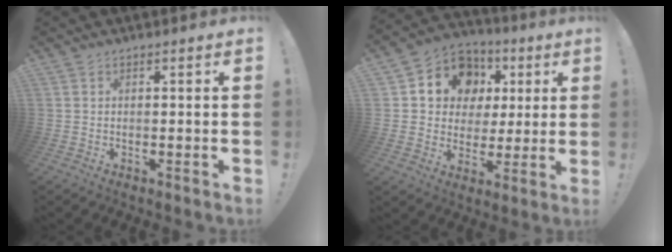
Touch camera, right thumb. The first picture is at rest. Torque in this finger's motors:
{"motor_torque": [1.78, 1.94, 0.11, -0.06, 0.02]}